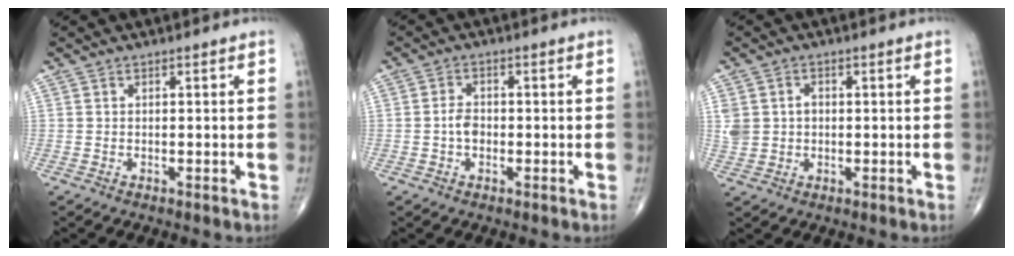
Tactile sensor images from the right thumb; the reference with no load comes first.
{"total": 2.9, "force": [-0.6, 2.0, 2.0], "torque": [-0.032, 0.010, -0.015]}
{"total": 5.6, "force": [0.6, 4.7, 3.0], "torque": [-0.059, 0.007, 0.019]}